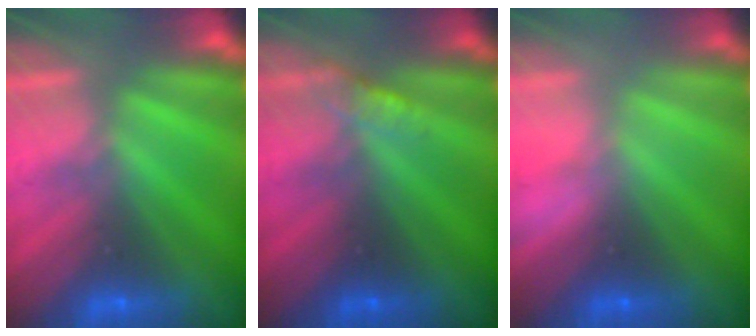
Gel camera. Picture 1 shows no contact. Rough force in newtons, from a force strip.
{"total": 3.0}
{"total": 2.6}